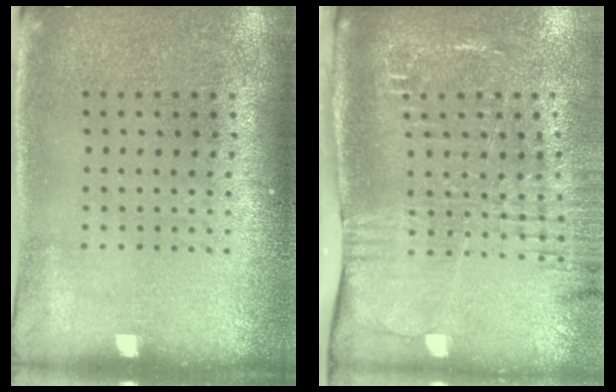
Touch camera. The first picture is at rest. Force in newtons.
{"total": 2.6, "press": 2.1, "slide": 1.6}